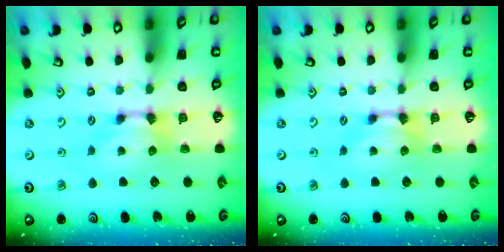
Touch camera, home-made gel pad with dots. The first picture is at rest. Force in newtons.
{"total": 0.0}